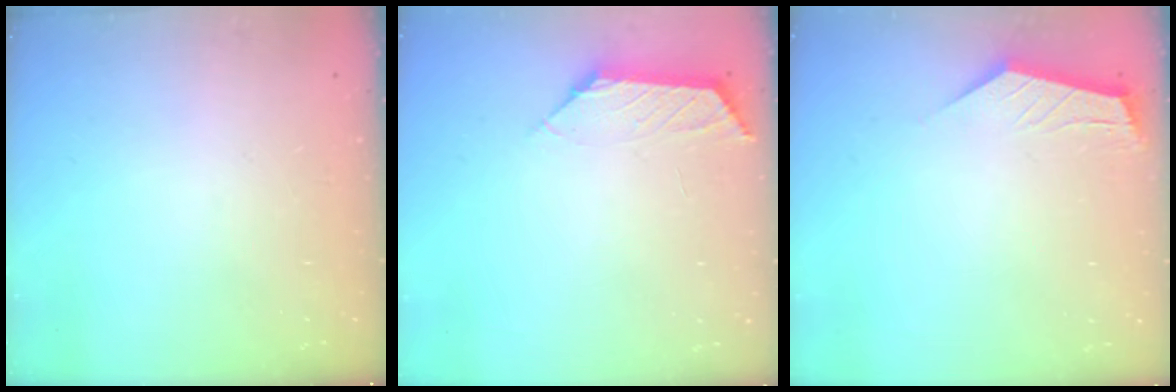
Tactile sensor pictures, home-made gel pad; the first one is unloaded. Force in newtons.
{"total": 2.8, "press": 2.8, "slide": 0.3}
{"total": 1.7, "press": 1.7, "slide": 0.1}